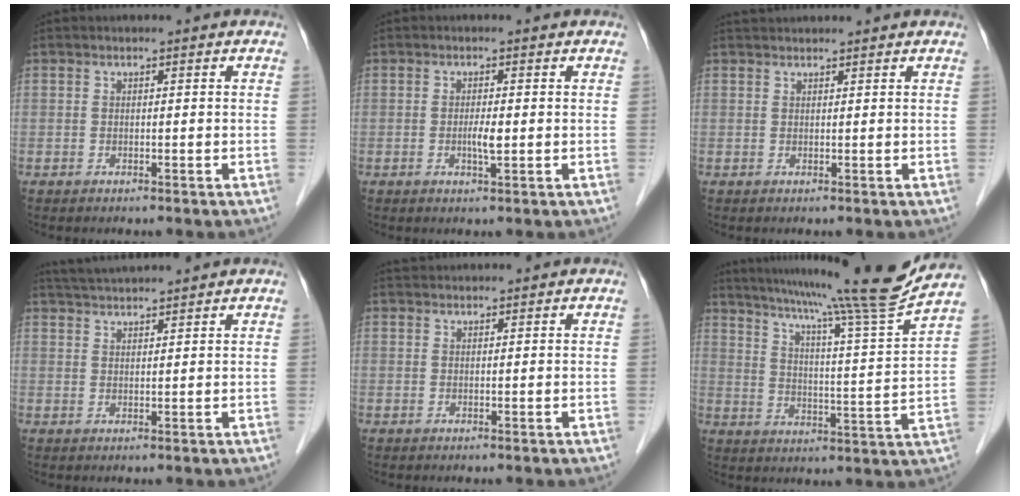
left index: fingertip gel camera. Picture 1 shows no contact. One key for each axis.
{"total": 2.0, "fx": -0.2, "fy": 0.2, "fz": 2.0, "tx": -0.039, "ty": -0.002, "tz": -0.002}
{"total": 3.9, "fx": 3.8, "fy": 0.3, "fz": 0.9, "tx": -0.012, "ty": 0.036, "tz": 0.055}
{"total": 6.2, "fx": 5.9, "fy": -0.6, "fz": 1.9, "tx": -0.040, "ty": 0.031, "tz": 0.099}
{"total": 3.1, "fx": 3.0, "fy": 0.3, "fz": 0.5, "tx": -0.008, "ty": 0.033, "tz": 0.051}
{"total": 19.9, "fx": 17.3, "fy": -3.6, "fz": 9.2, "tx": -0.156, "ty": -0.053, "tz": 0.238}